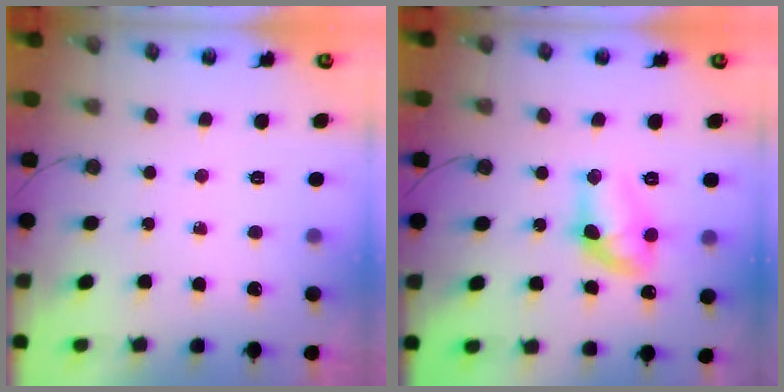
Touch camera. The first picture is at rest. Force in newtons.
{"total": 11.8, "press": 11.7, "slide": 1.0}